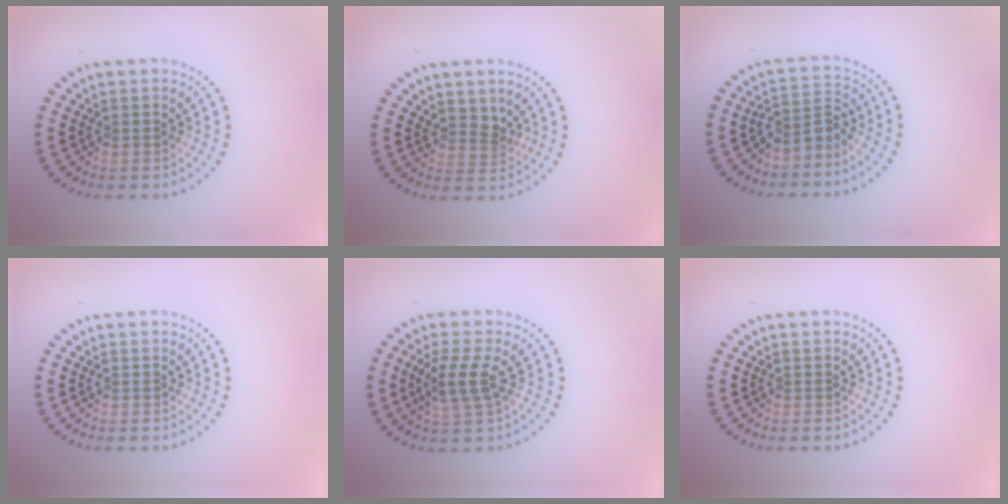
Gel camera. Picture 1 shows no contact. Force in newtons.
{"total": 2.0, "press": 1.5, "slide": 1.4}
{"total": 2.6, "press": 1.8, "slide": 1.8}
{"total": 0.0}
{"total": 3.4, "press": 2.9, "slide": 1.6}
{"total": 0.0}